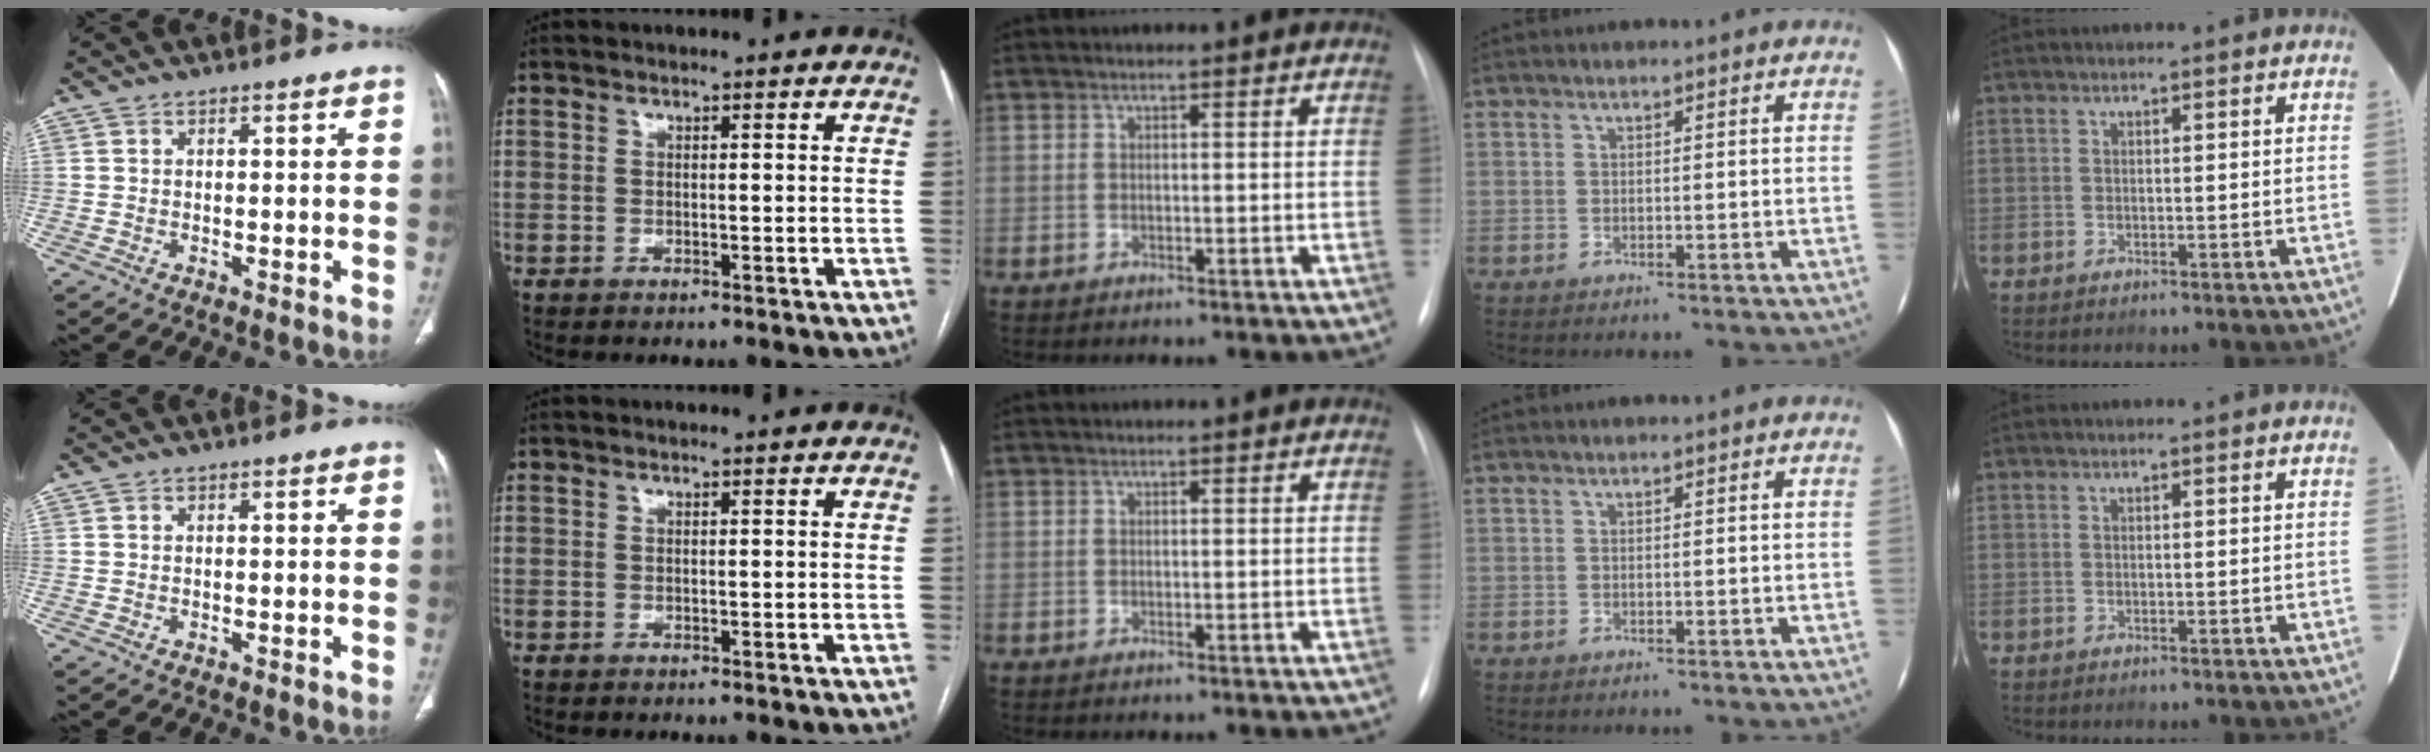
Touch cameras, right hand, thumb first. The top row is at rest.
{}